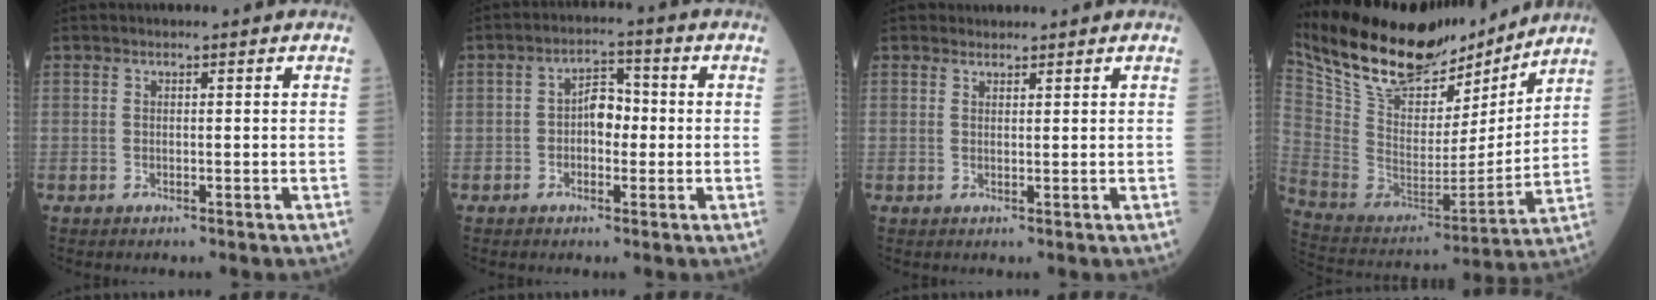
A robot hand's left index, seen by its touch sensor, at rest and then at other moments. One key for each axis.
{"total": 4.6, "fx": -0.5, "fy": 2.6, "fz": 3.7, "tx": -0.060, "ty": 0.018, "tz": -0.014}
{"total": 1.0, "fx": 0.8, "fy": 0.5, "fz": -0.2, "tx": 0.003, "ty": 0.000, "tz": 0.010}
{"total": 21.9, "fx": 19.3, "fy": 6.5, "fz": 8.0, "tx": -0.159, "ty": -0.010, "tz": 0.327}